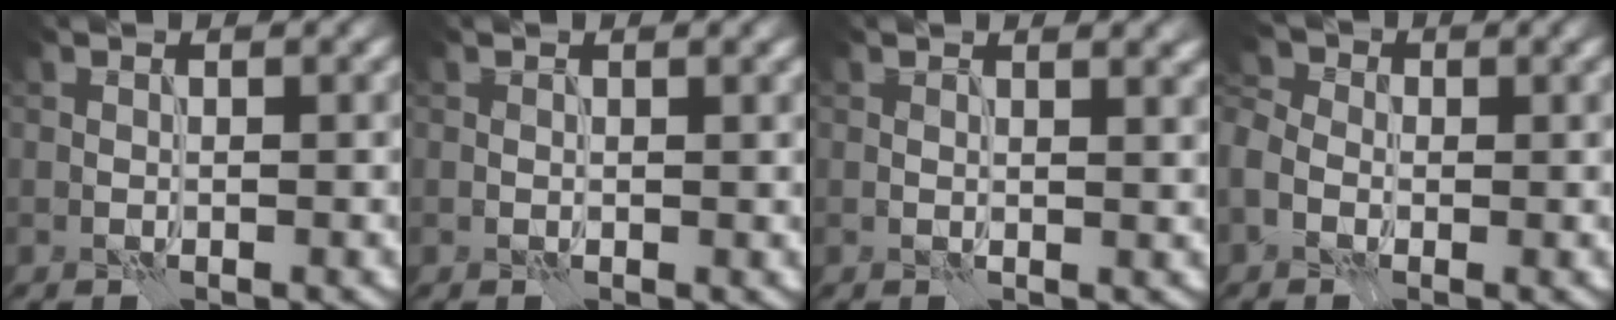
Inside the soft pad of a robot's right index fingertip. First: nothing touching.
{"total": 0.6, "force": [0.4, 0.2, 0.4], "torque": [-0.003, 0.000, 0.007]}
{"total": 3.2, "force": [2.1, 1.4, 1.9], "torque": [-0.009, 0.016, 0.012]}
{"total": 4.0, "force": [-0.7, 3.4, 2.1], "torque": [-0.046, 0.010, -0.016]}